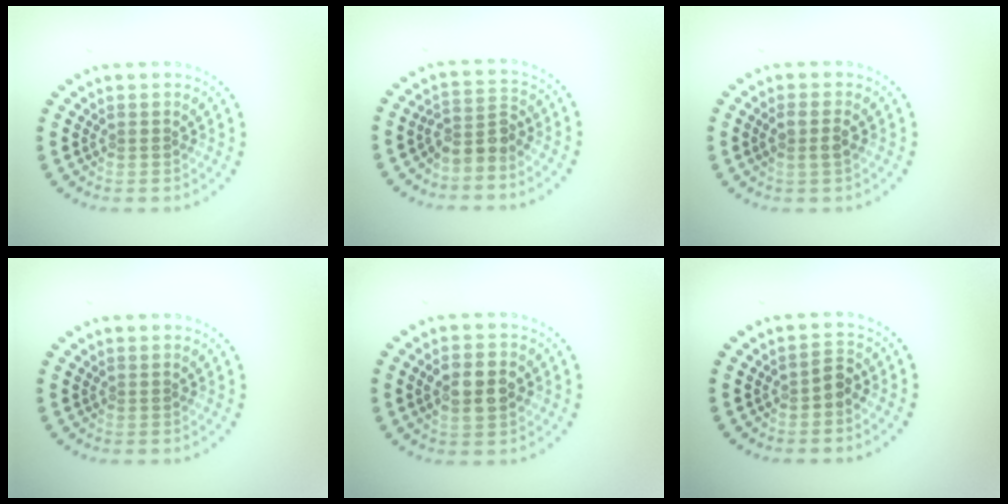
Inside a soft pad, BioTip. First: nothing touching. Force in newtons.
{"total": 2.7, "press": 2.0, "slide": 1.7}
{"total": 1.8, "press": 1.7, "slide": 0.6}
{"total": 0.0}
{"total": 3.8, "press": 3.8, "slide": 0.3}
{"total": 1.2, "press": 1.1, "slide": 0.5}